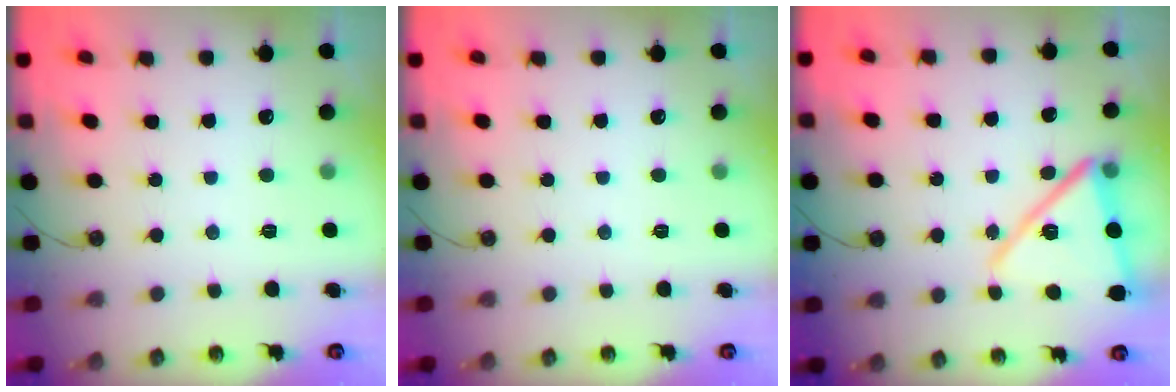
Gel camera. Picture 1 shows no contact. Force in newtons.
{"total": 0.0}
{"total": 16.7, "press": 16.5, "slide": 2.1}